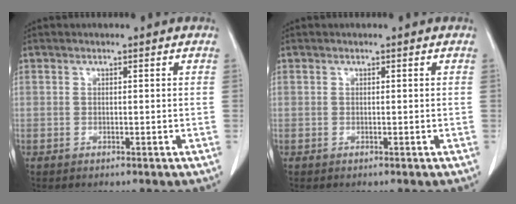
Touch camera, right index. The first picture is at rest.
{"total": 0.0}